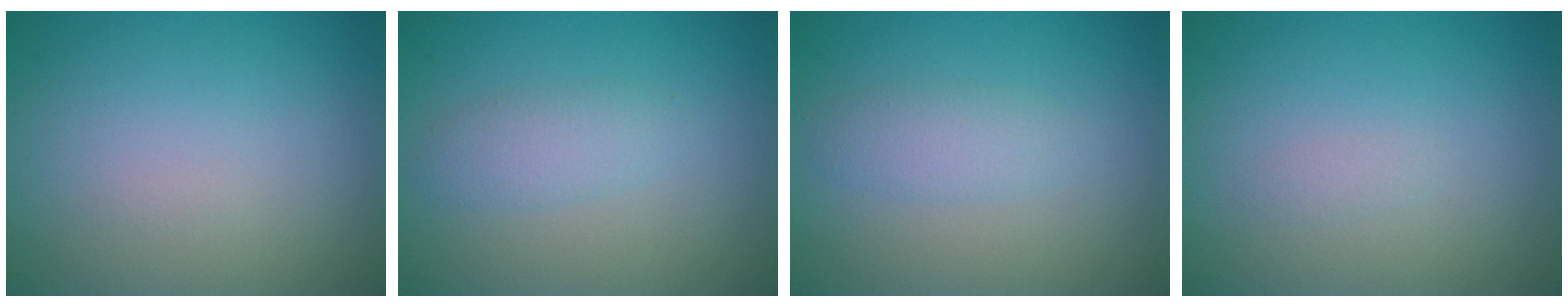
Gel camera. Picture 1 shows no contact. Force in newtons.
{"total": 2.1, "press": 2.1, "slide": 0.1}
{"total": 2.0, "press": 2.0, "slide": 0.1}
{"total": 0.6, "press": 0.6, "slide": 0.0}